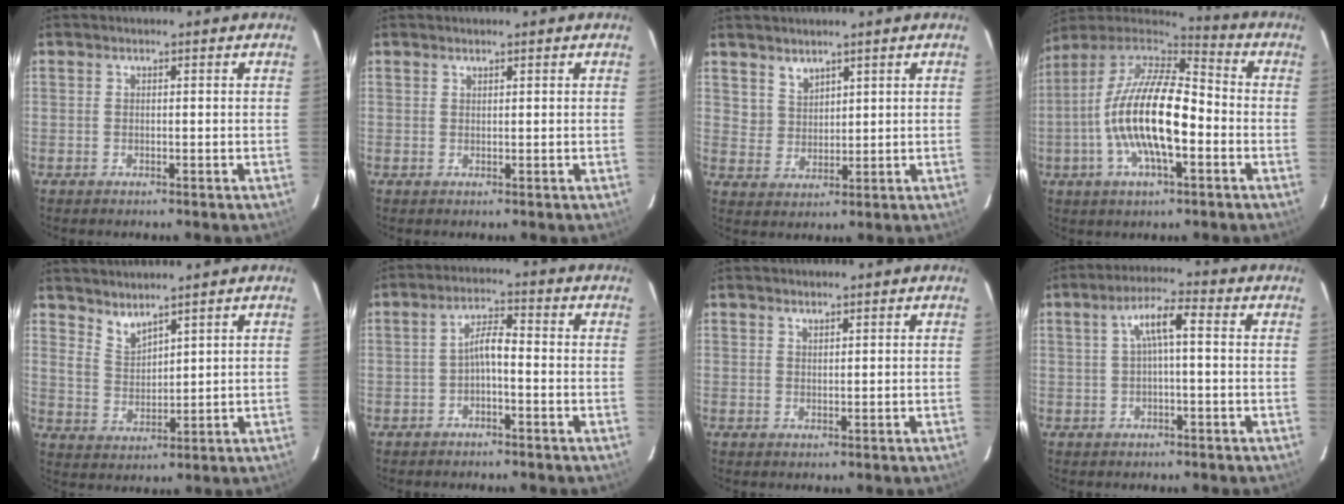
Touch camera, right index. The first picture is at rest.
{"total": 0.5, "force": [0.5, 0.1, 0.1], "torque": [-0.001, 0.001, 0.010]}
{"total": 4.0, "force": [3.1, 2.5, 0.4], "torque": [-0.001, 0.009, 0.067]}
{"total": 19.2, "force": [-4.0, 6.9, 17.5], "torque": [-0.335, -0.006, -0.082]}
{"total": 4.7, "force": [4.1, 1.4, 1.7], "torque": [-0.029, -0.005, 0.086]}
{"total": 3.4, "force": [-1.5, 0.8, 3.0], "torque": [-0.061, 0.012, -0.026]}
{"total": 1.0, "force": [0.9, 0.3, 0.3], "torque": [-0.006, 0.001, 0.017]}
{"total": 5.3, "force": [0.5, 1.0, 5.2], "torque": [-0.097, 0.015, 0.014]}